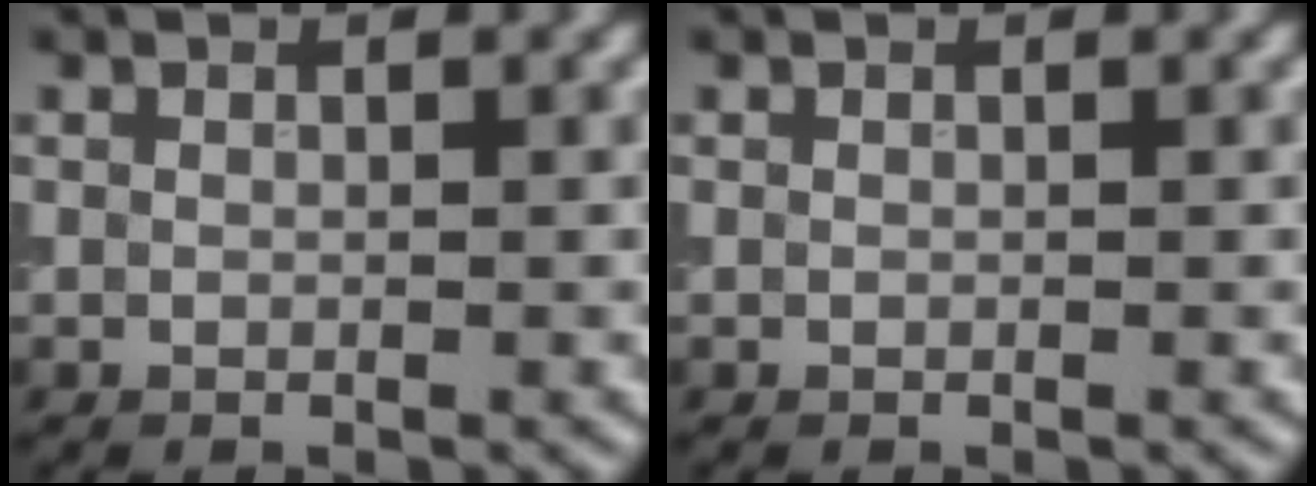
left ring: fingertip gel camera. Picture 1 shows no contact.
{"total": 0.0}